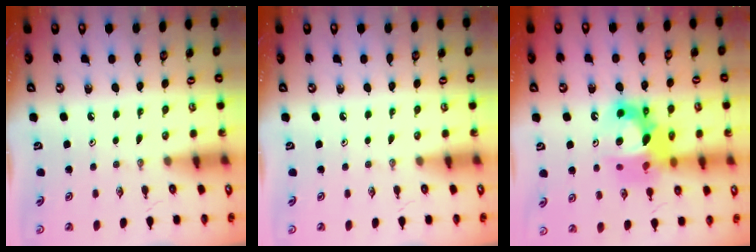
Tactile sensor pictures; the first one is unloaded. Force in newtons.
{"total": 0.0}
{"total": 16.2, "press": 16.1, "slide": 1.6}